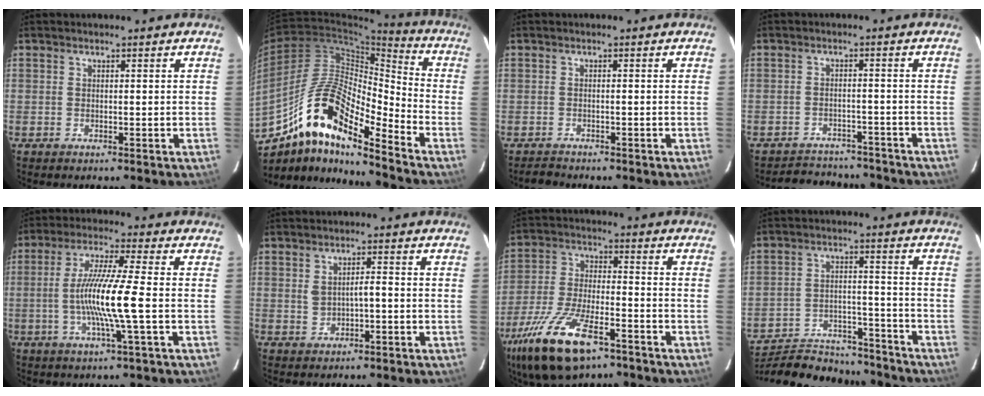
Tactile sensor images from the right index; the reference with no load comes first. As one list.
[{"total": 15.5, "force": [-10.0, 3.6, 11.3], "torque": [-0.210, 0.029, -0.171]}, {"total": 1.4, "force": [-1.4, 0.3, 0.0], "torque": [-0.004, -0.006, -0.021]}, {"total": 9.5, "force": [-8.9, 3.0, 1.1], "torque": [-0.014, 0.010, -0.114]}, {"total": 10.8, "force": [-1.6, -0.7, 10.7], "torque": [-0.208, -0.006, -0.037]}, {"total": 3.1, "force": [-0.1, 1.3, 2.9], "torque": [-0.054, 0.009, 0.005]}, {"total": 15.1, "force": [-9.6, 4.5, 10.8], "torque": [-0.226, -0.022, -0.174]}, {"total": 16.4, "force": [-15.6, 3.4, 3.6], "torque": [-0.070, 0.011, -0.231]}]